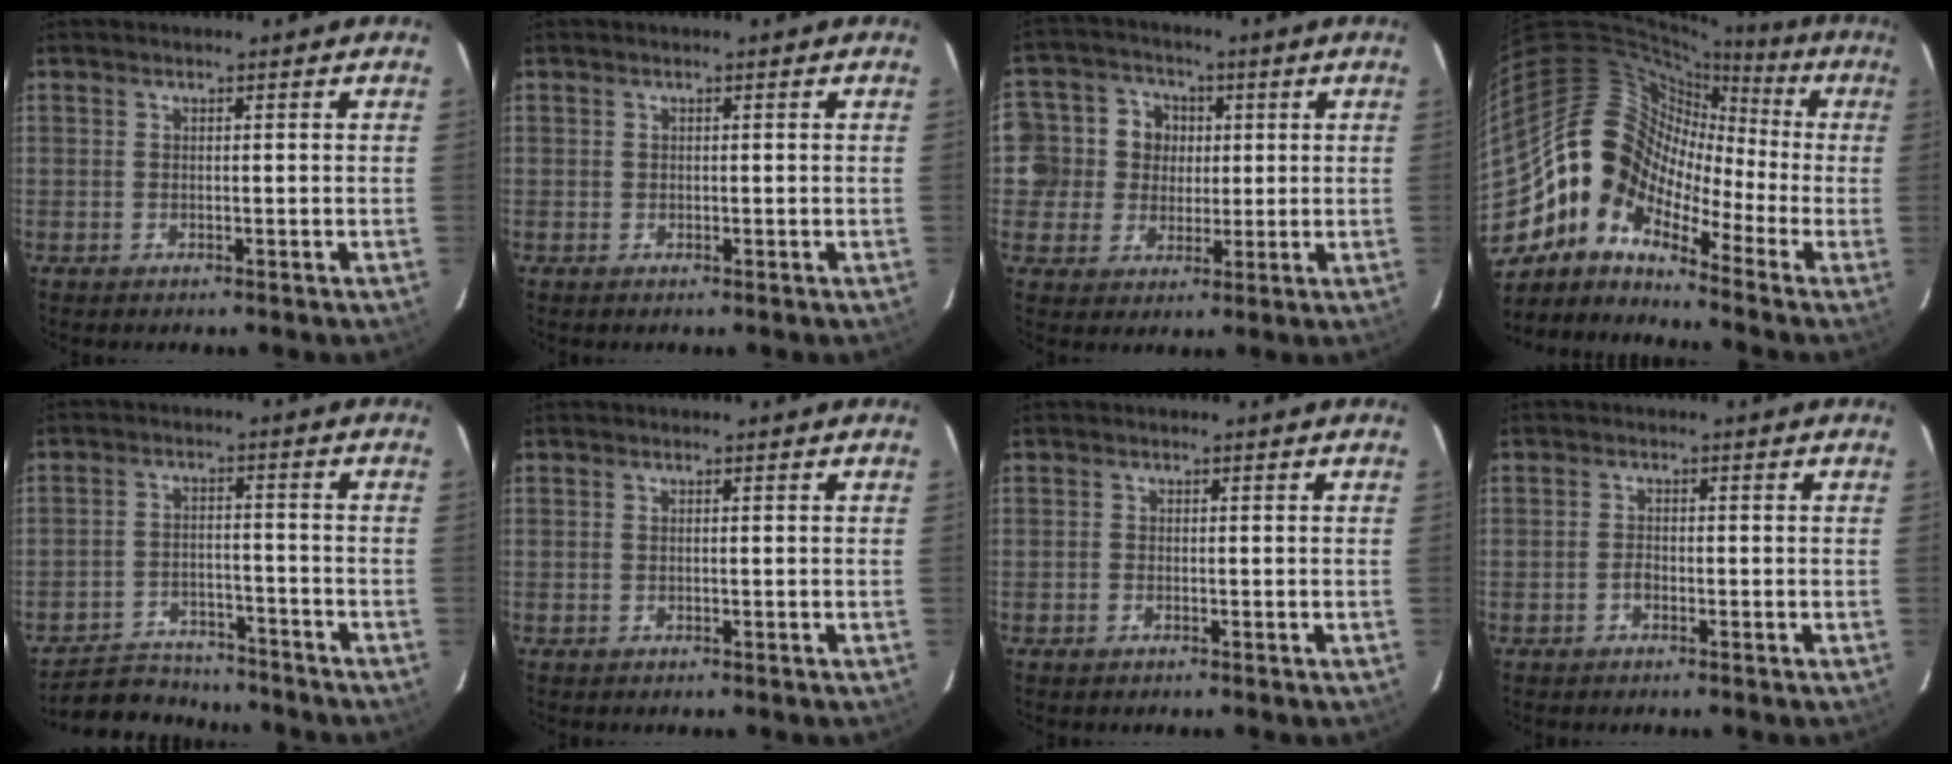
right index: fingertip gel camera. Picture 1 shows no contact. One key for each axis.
{"total": 0.0}
{"total": 9.5, "fx": 0.8, "fy": 9.2, "fz": 2.4, "tx": -0.067, "ty": 0.024, "tz": 0.008}
{"total": 12.2, "fx": -6.1, "fy": 9.2, "fz": 5.2, "tx": -0.096, "ty": 0.027, "tz": -0.150}
{"total": 12.2, "fx": -11.2, "fy": 3.8, "fz": 3.0, "tx": -0.085, "ty": 0.010, "tz": -0.165}
{"total": 0.0}
{"total": 0.7, "fx": -0.5, "fy": 0.3, "fz": 0.2, "tx": -0.007, "ty": 0.000, "tz": -0.011}
{"total": 1.1, "fx": -0.7, "fy": 0.6, "fz": 0.5, "tx": -0.009, "ty": 0.003, "tz": -0.014}